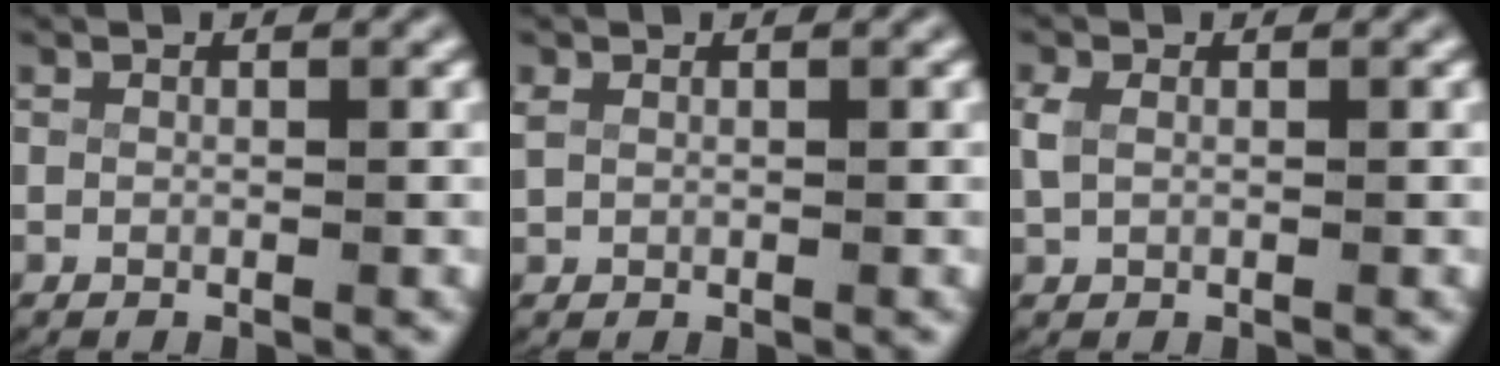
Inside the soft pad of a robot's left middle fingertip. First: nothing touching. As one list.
[{"total": 0.7, "force": [0.4, 0.5, 0.4], "torque": [-0.020, -0.003, 0.014]}, {"total": 1.2, "force": [0.3, 0.8, 0.9], "torque": [-0.034, -0.004, 0.014]}]